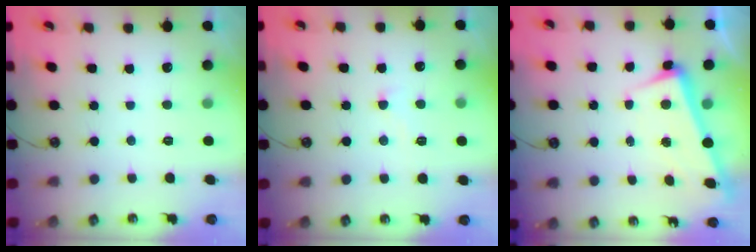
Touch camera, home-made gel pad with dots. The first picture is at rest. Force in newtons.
{"total": 2.5, "press": 2.5, "slide": 0.4}
{"total": 3.5, "press": 3.3, "slide": 1.2}